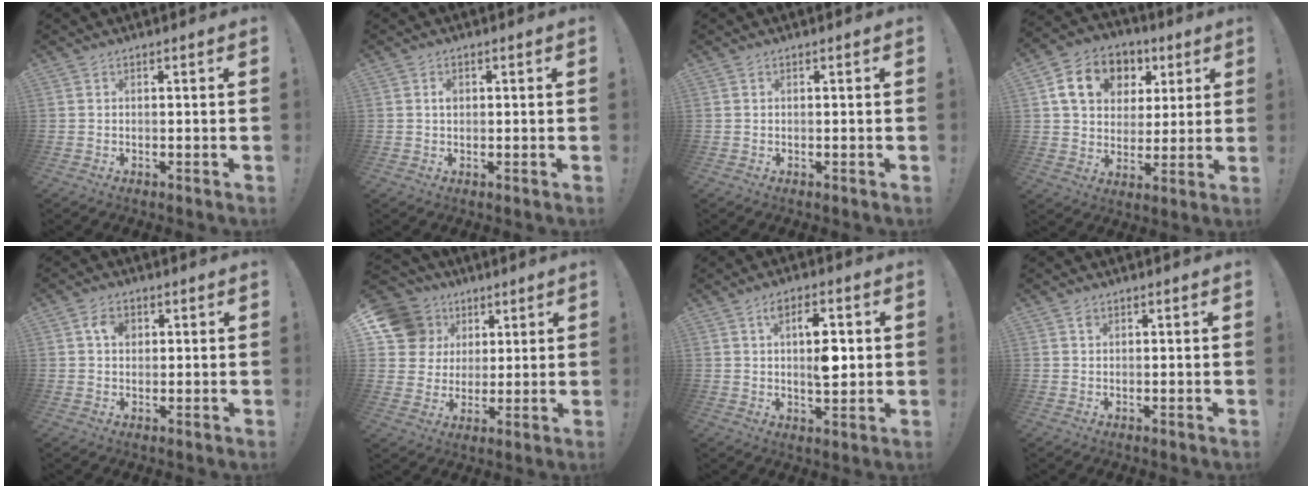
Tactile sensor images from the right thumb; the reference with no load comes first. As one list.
[{"total": 1.4, "force": [0.2, 1.1, 0.9], "torque": [-0.005, -0.001, 0.001]}, {"total": 0.0}, {"total": 15.5, "force": [6.2, 11.9, 7.8], "torque": [-0.115, -0.013, 0.122]}, {"total": 5.1, "force": [1.5, 3.7, 3.1], "torque": [-0.051, 0.006, 0.026]}, {"total": 13.7, "force": [5.4, 11.8, 4.6], "torque": [-0.069, -0.019, 0.122]}, {"total": 9.8, "force": [1.7, 4.6, 8.5], "torque": [-0.131, -0.003, 0.025]}, {"total": 1.2, "force": [0.6, 1.0, 0.4], "torque": [-0.009, 0.001, 0.012]}]